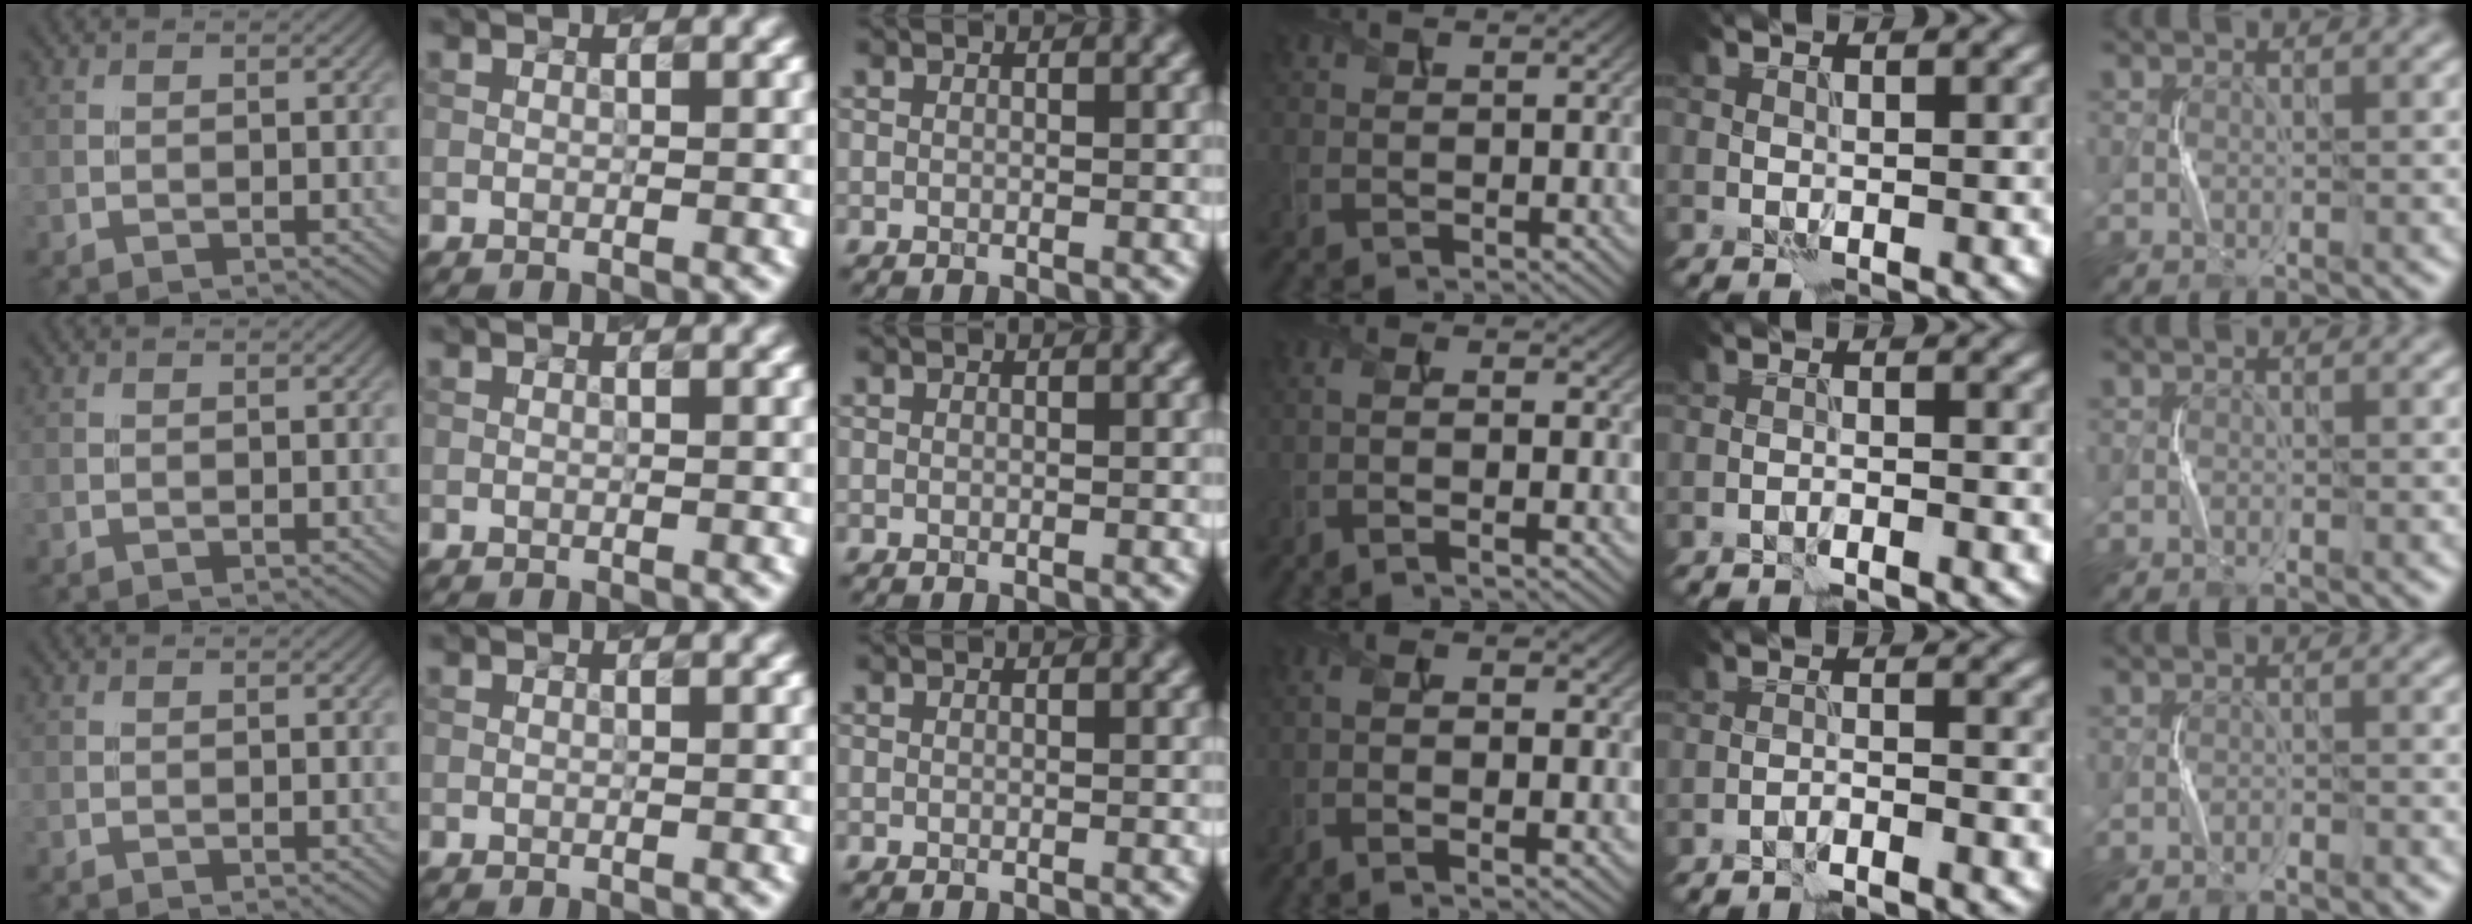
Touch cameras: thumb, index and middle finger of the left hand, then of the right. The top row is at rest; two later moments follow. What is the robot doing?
{"motion": "squeeze", "object": "sponge"}